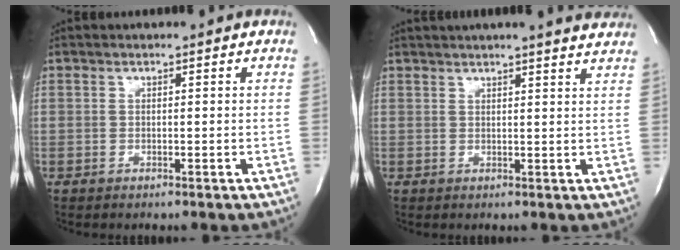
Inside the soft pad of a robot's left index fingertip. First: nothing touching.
{"total": 16.4, "force": [14.9, 1.1, 6.8], "torque": [-0.106, 0.022, 0.186]}